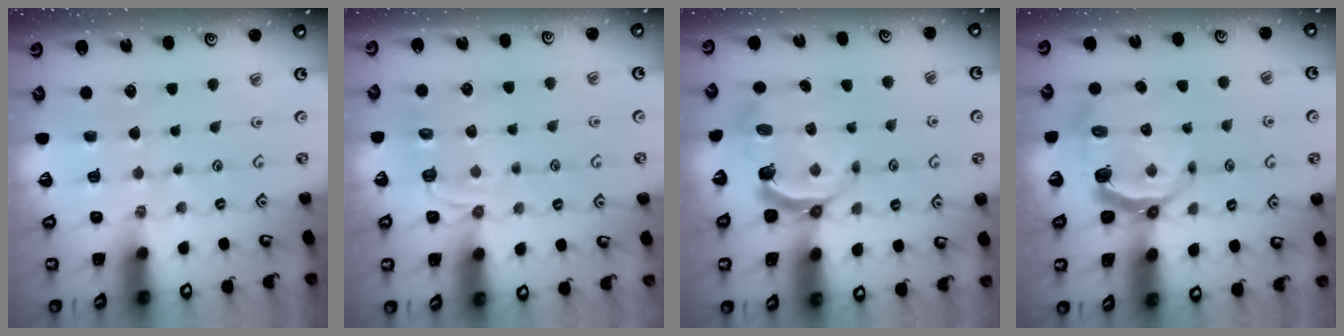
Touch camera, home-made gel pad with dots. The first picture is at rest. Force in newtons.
{"total": 3.8, "press": 3.3, "slide": 2.0}
{"total": 5.8, "press": 4.6, "slide": 3.4}
{"total": 5.7, "press": 4.8, "slide": 3.1}